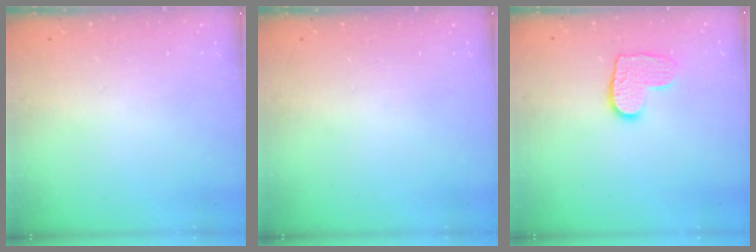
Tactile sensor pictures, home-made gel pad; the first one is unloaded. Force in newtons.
{"total": 0.0}
{"total": 8.9, "press": 8.9, "slide": 0.4}